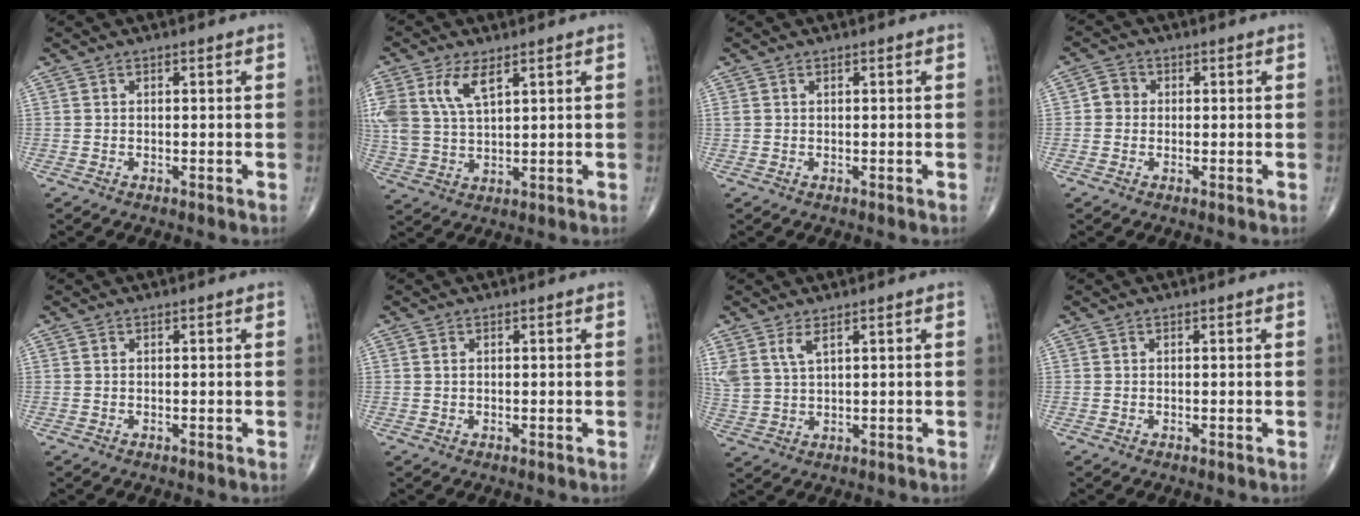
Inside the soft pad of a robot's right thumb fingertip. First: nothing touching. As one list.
[{"total": 9.4, "force": [4.3, 4.4, 7.1], "torque": [-0.157, -0.004, 0.094]}, {"total": 0.7, "force": [0.3, 0.4, 0.4], "torque": [-0.010, 0.010, 0.009]}, {"total": 2.8, "force": [0.0, 2.6, 1.0], "torque": [-0.002, 0.006, -0.007]}, {"total": 0.0}, {"total": 0.6, "force": [0.2, 0.4, 0.5], "torque": [-0.010, 0.004, 0.005]}, {"total": 5.0, "force": [2.9, 2.0, 3.6], "torque": [-0.083, -0.008, 0.069]}, {"total": 0.0}]